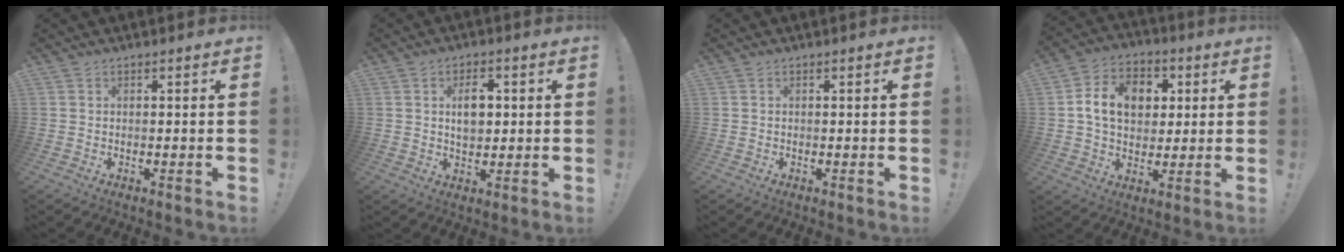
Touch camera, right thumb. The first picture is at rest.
{"total": 6.9, "force": [1.0, 4.8, 4.9], "torque": [-0.079, 0.006, 0.014]}
{"total": 0.0}
{"total": 14.1, "force": [3.0, 10.8, 8.5], "torque": [-0.130, 0.005, 0.061]}